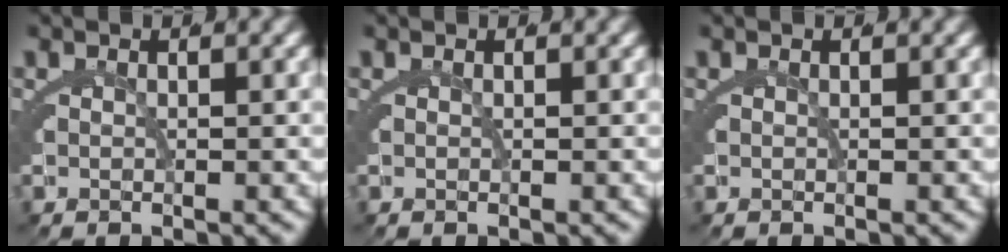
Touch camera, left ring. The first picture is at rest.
{"total": 0.0}
{"total": 0.0}